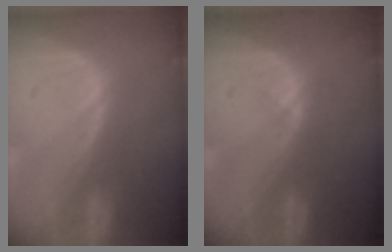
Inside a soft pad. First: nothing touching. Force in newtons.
{"total": 0.6, "press": 0.5, "slide": 0.2}